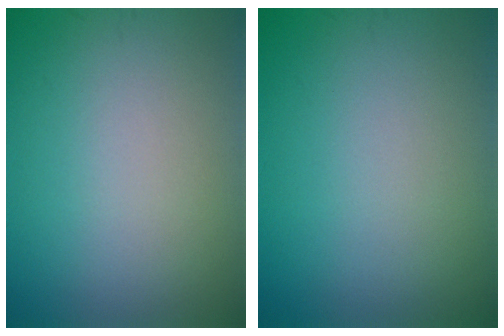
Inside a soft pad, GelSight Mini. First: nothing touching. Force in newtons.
{"total": 0.0}